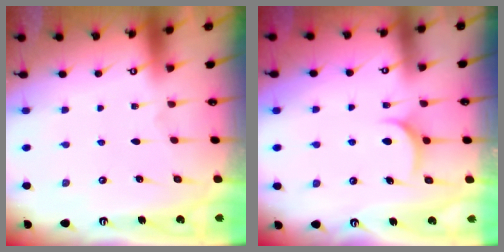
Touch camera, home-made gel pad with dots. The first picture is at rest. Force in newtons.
{"total": 6.5, "press": 6.5, "slide": 0.2}